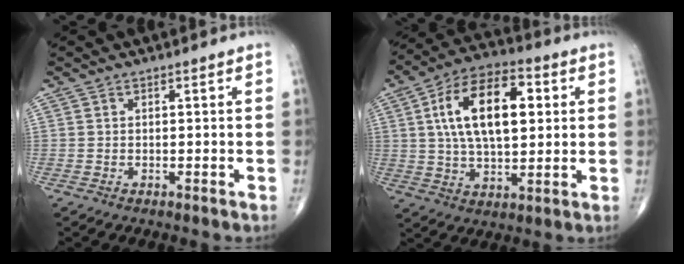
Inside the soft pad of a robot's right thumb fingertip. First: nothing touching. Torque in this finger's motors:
{"motor_torque": [0.58, 1.17, 0.84, 0.01, 0.46]}